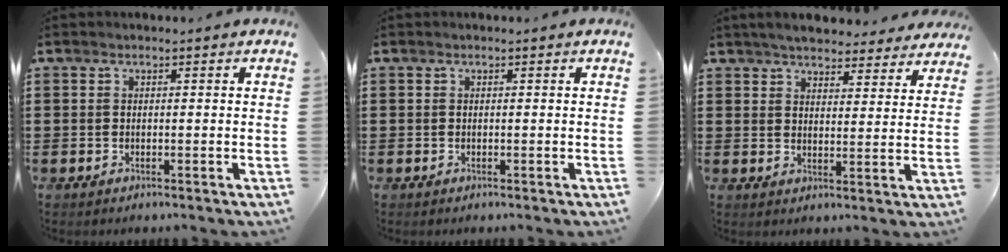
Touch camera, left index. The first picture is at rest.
{"total": 0.0}
{"total": 4.6, "force": [4.5, 0.6, 0.9], "torque": [-0.036, -0.017, 0.081]}